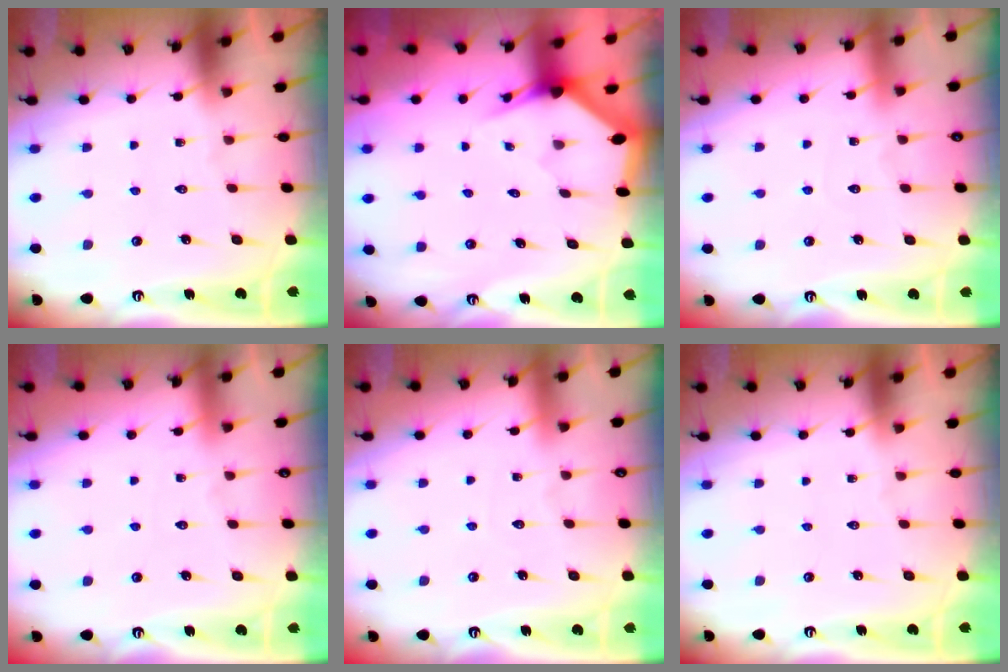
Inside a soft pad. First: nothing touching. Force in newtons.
{"total": 2.9, "press": 2.9, "slide": 0.2}
{"total": 3.2, "press": 3.2, "slide": 0.3}
{"total": 4.2, "press": 4.2, "slide": 0.5}
{"total": 2.6, "press": 2.6, "slide": 0.3}
{"total": 0.0}